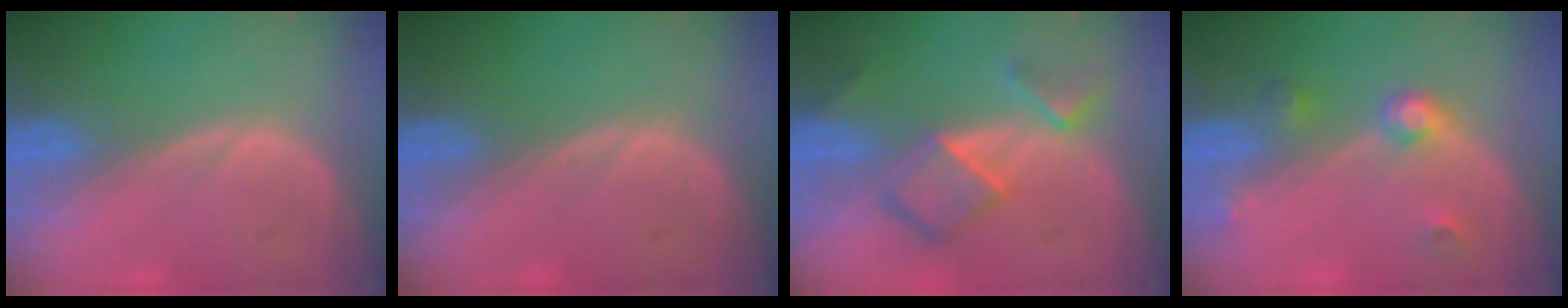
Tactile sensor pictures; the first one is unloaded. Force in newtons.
{"total": 0.0}
{"total": 7.2, "press": 6.2, "slide": 3.7}
{"total": 3.8, "press": 3.5, "slide": 1.5}